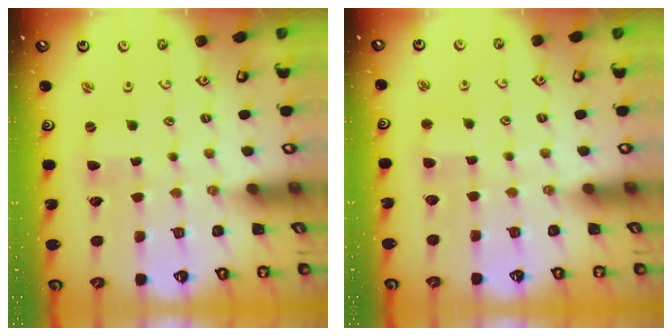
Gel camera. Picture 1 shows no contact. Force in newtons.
{"total": 3.0, "press": 3.0, "slide": 0.2}